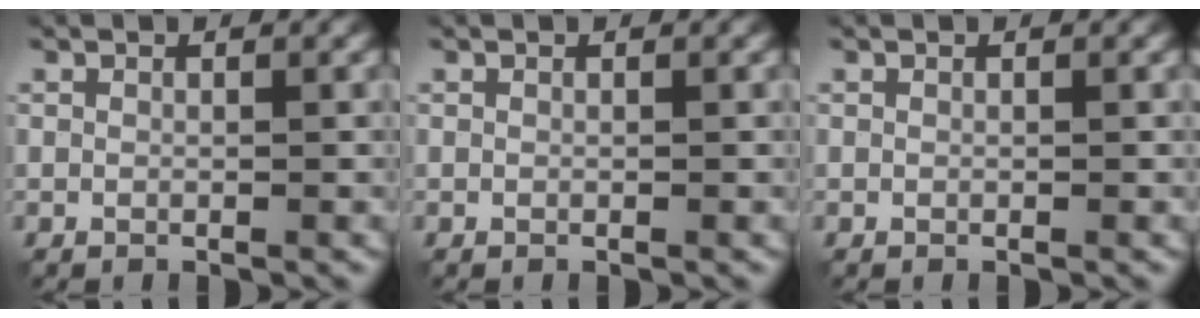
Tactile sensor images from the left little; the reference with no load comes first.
{"total": 0.0}
{"total": 0.0}